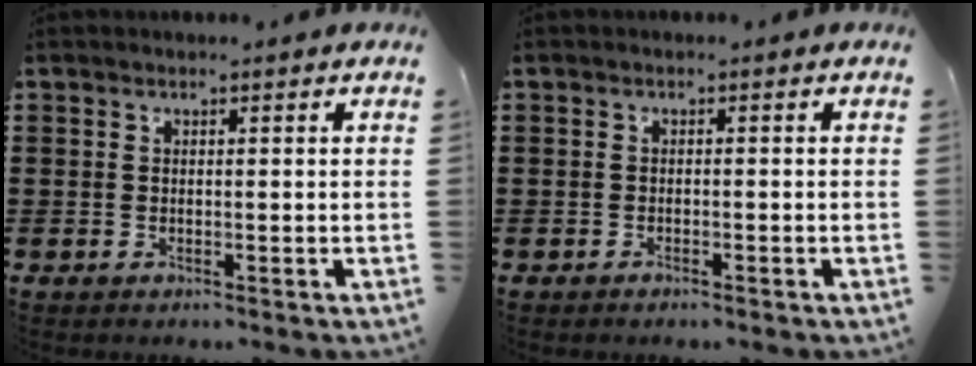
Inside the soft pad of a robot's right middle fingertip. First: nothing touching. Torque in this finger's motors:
{"motor_torque": [-0.08, 0.13, -0.09, -0.01]}